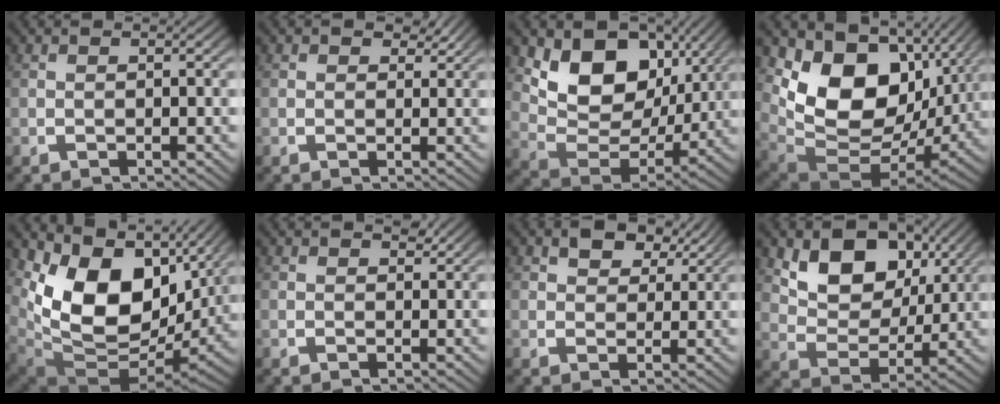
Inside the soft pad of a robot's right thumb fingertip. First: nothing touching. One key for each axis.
{"total": 1.6, "fx": 1.2, "fy": 0.8, "fz": 0.7, "tx": -0.001, "ty": -0.002, "tz": 0.019}
{"total": 11.0, "fx": 2.5, "fy": 7.4, "fz": 7.7, "tx": -0.149, "ty": -0.020, "tz": 0.043}
{"total": 15.8, "fx": 0.4, "fy": 11.0, "fz": 11.3, "tx": -0.231, "ty": -0.053, "tz": 0.028}
{"total": 15.5, "fx": 2.1, "fy": 9.7, "fz": 11.9, "tx": -0.252, "ty": -0.035, "tz": 0.056}
{"total": 1.0, "fx": 0.8, "fy": 0.4, "fz": 0.3, "tx": 0.003, "ty": -0.001, "tz": 0.013}
{"total": 3.8, "fx": 2.6, "fy": 2.0, "fz": 1.9, "tx": -0.027, "ty": 0.001, "tz": 0.043}
{"total": 8.5, "fx": 2.9, "fy": 5.6, "fz": 5.6, "tx": -0.103, "ty": -0.010, "tz": 0.051}